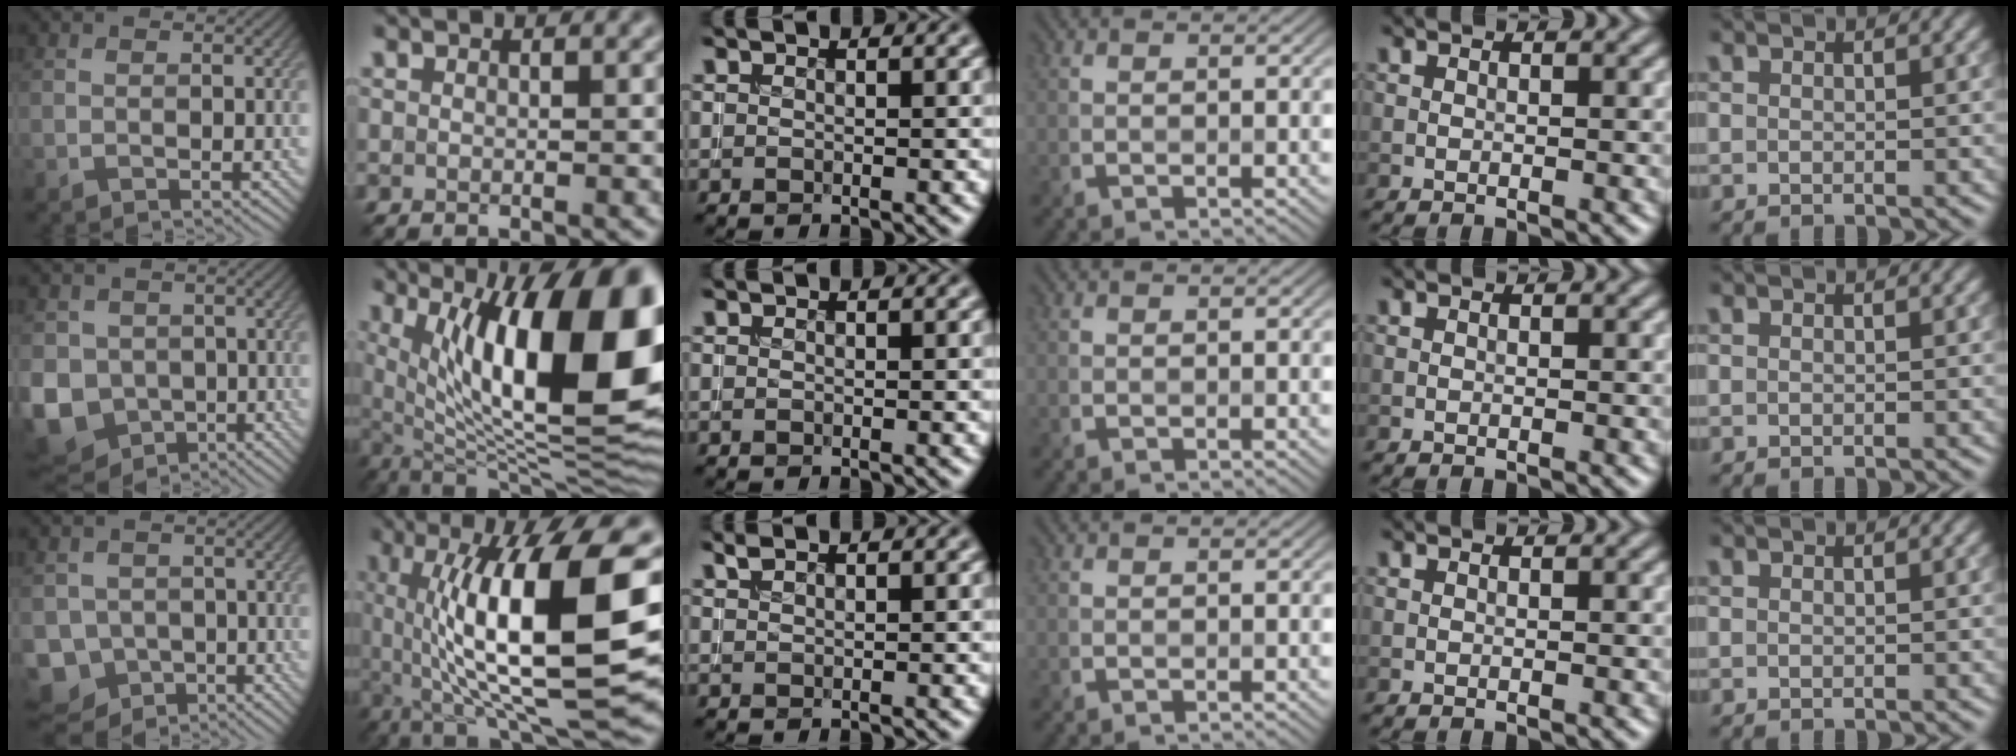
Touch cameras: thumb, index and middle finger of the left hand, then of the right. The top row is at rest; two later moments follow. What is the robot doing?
{"motion": "insert", "object": "coin"}